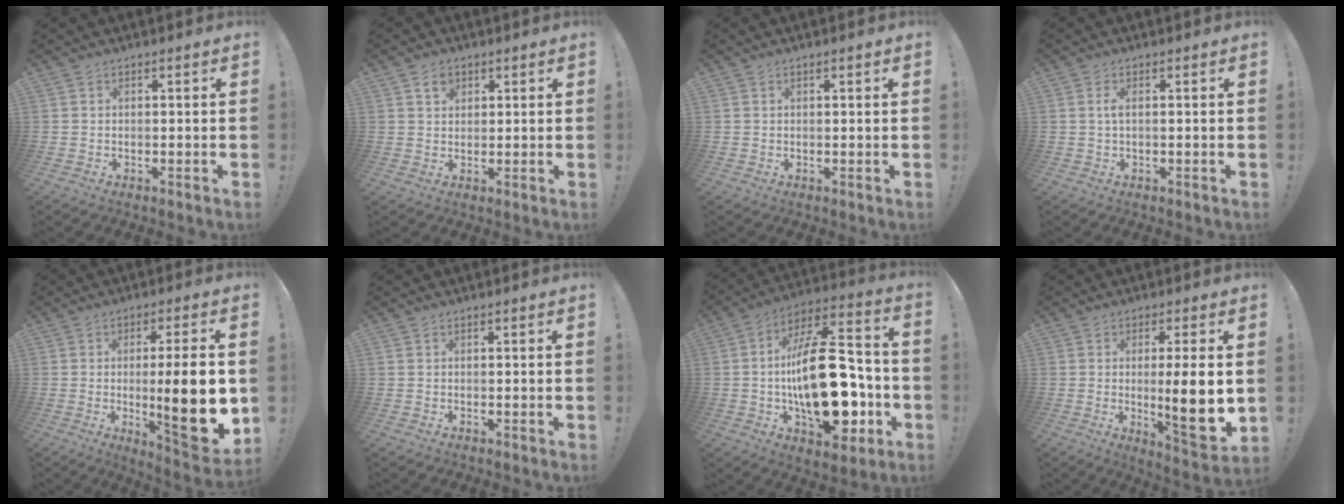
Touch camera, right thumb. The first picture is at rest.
{"total": 3.9, "force": [2.0, 2.9, 1.7], "torque": [-0.018, -0.004, 0.034]}
{"total": 0.7, "force": [0.5, 0.0, 0.5], "torque": [-0.002, -0.002, 0.006]}
{"total": 1.6, "force": [0.1, 0.1, 1.6], "torque": [-0.032, 0.001, 0.000]}
{"total": 18.6, "force": [-1.9, 3.2, 18.2], "torque": [-0.259, -0.011, -0.023]}
{"total": 0.0}
{"total": 29.7, "force": [-4.2, 14.1, 25.8], "torque": [-0.439, 0.031, -0.060]}
{"total": 12.7, "force": [-0.5, 2.0, 12.5], "torque": [-0.176, -0.015, -0.008]}